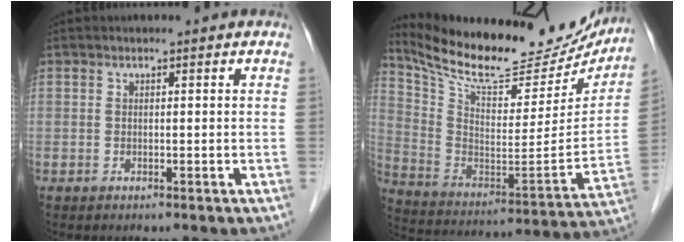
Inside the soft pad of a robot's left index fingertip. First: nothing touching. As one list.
[{"total": 25.4, "force": [22.3, 7.4, 9.6], "torque": [-0.168, -0.024, 0.328]}]